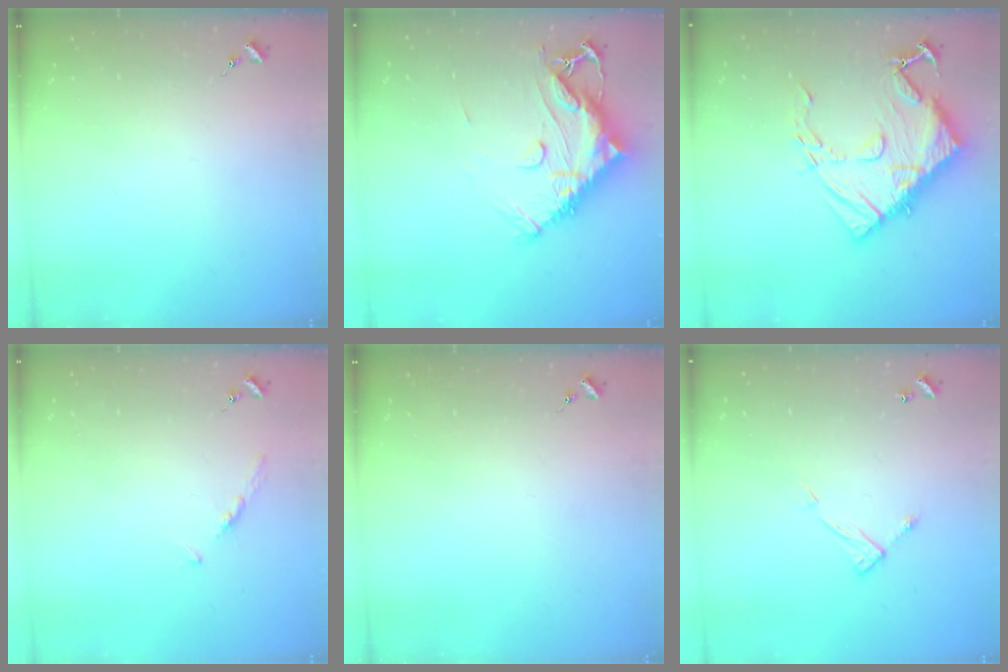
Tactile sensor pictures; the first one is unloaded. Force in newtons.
{"total": 14.9, "press": 14.8, "slide": 1.4}
{"total": 22.1, "press": 22.0, "slide": 2.0}
{"total": 3.5, "press": 3.5, "slide": 0.5}
{"total": 0.0}
{"total": 6.4, "press": 6.4, "slide": 0.3}